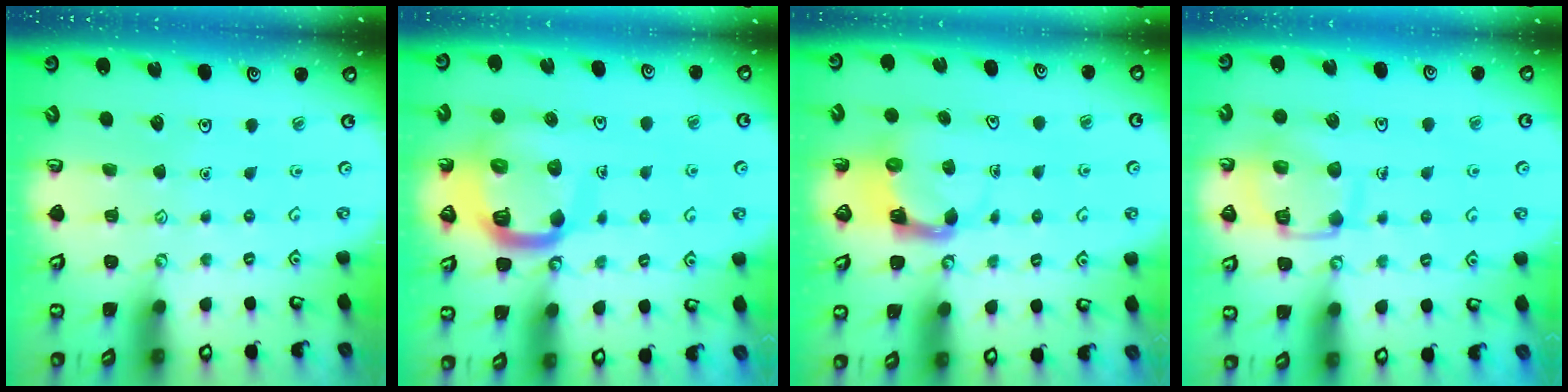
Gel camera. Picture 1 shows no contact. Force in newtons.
{"total": 14.1, "press": 14.0, "slide": 1.5}
{"total": 3.9, "press": 3.8, "slide": 0.7}
{"total": 13.8, "press": 13.8, "slide": 1.4}